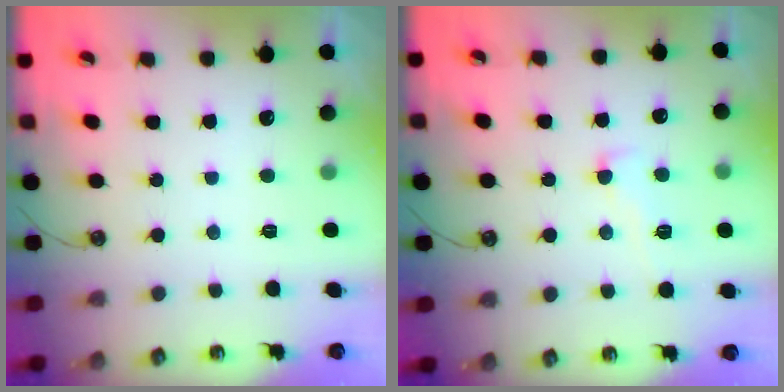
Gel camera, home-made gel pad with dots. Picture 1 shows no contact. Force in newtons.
{"total": 1.2, "press": 0.9, "slide": 0.8}